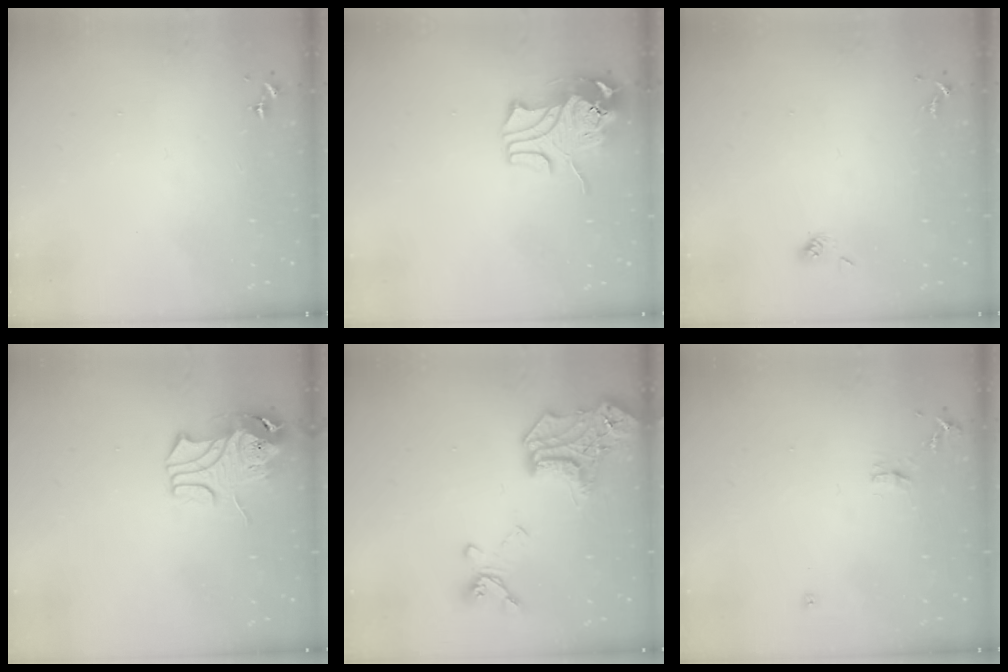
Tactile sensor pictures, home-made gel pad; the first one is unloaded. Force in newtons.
{"total": 10.8, "press": 10.6, "slide": 1.6}
{"total": 4.6, "press": 4.1, "slide": 2.2}
{"total": 9.1, "press": 9.0, "slide": 1.4}
{"total": 19.9, "press": 19.9, "slide": 0.9}
{"total": 6.9, "press": 6.9, "slide": 0.9}